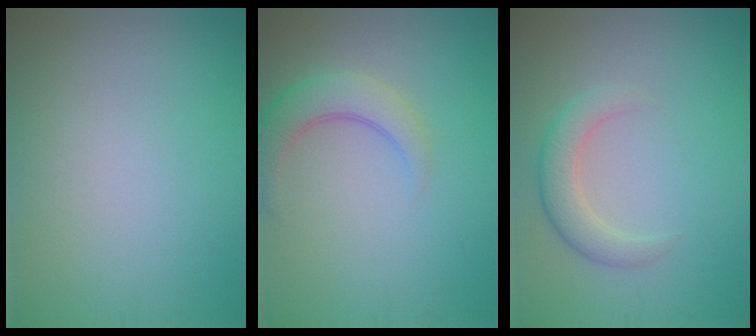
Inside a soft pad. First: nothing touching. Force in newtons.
{"total": 3.6, "press": 3.6, "slide": 0.2}
{"total": 2.9, "press": 2.9, "slide": 0.2}